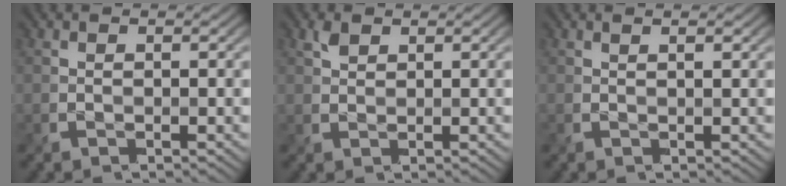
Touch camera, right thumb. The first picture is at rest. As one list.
[{"total": 1.4, "force": [0.9, 0.7, 0.8], "torque": [-0.020, 0.002, 0.019]}, {"total": 1.2, "force": [0.6, -0.1, 1.0], "torque": [-0.013, -0.003, 0.010]}]